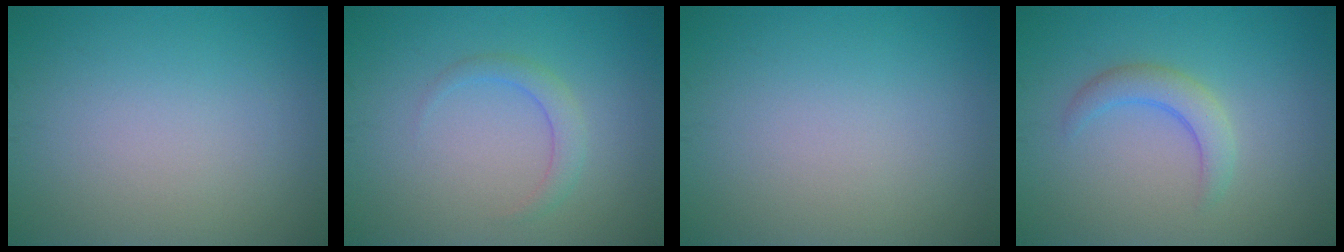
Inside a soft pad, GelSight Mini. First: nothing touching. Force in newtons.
{"total": 1.8, "press": 1.8, "slide": 0.1}
{"total": 0.0}
{"total": 2.6, "press": 2.6, "slide": 0.2}